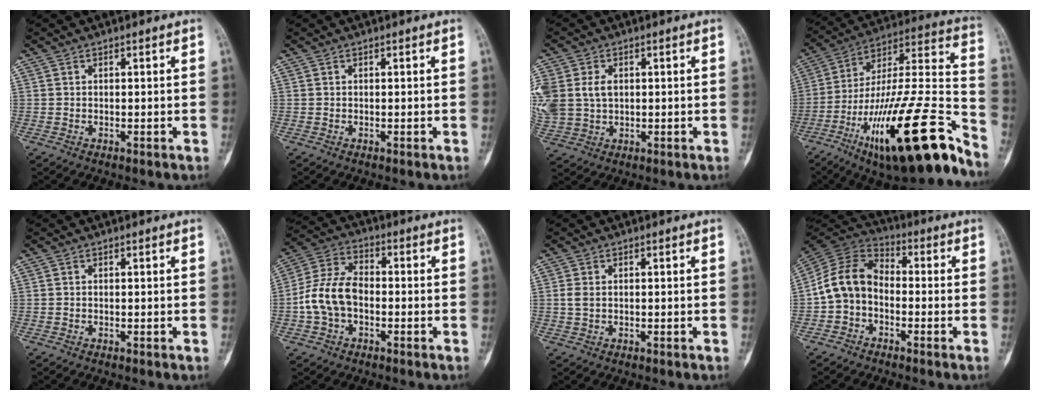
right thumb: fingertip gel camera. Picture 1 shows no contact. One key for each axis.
{"total": 0.0}
{"total": 14.2, "fx": 1.9, "fy": 11.1, "fz": 8.7, "tx": -0.233, "ty": 0.015, "tz": 0.050}
{"total": 30.5, "fx": -17.9, "fy": 7.1, "fz": 23.7, "tx": -0.340, "ty": 0.082, "tz": -0.288}
{"total": 0.0}
{"total": 10.6, "fx": -2.0, "fy": 7.1, "fz": 7.6, "tx": -0.149, "ty": 0.035, "tz": -0.048}
{"total": 1.8, "fx": 0.0, "fy": 1.3, "fz": 1.2, "tx": -0.027, "ty": 0.000, "tz": -0.002}
{"total": 10.6, "fx": -2.0, "fy": 8.0, "fz": 6.6, "tx": -0.116, "ty": 0.039, "tz": -0.054}